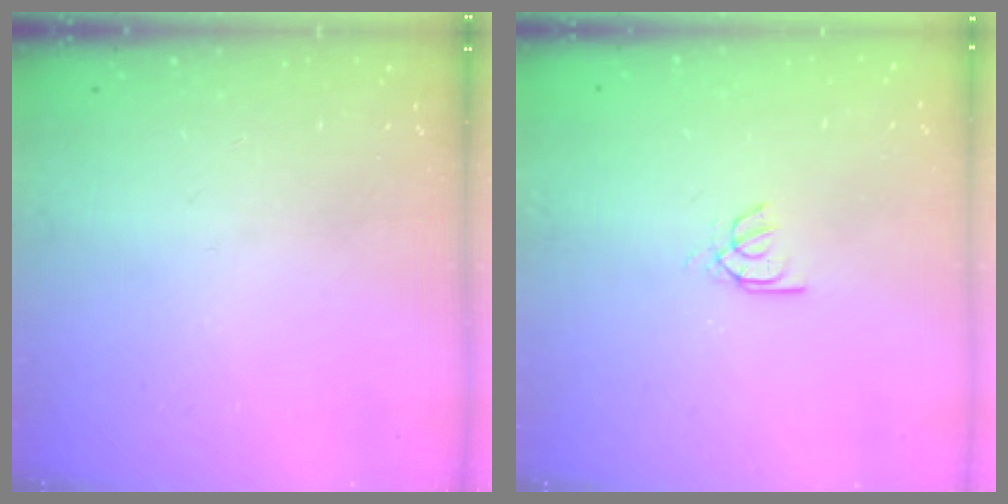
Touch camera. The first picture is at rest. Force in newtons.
{"total": 2.9, "press": 2.9, "slide": 0.3}